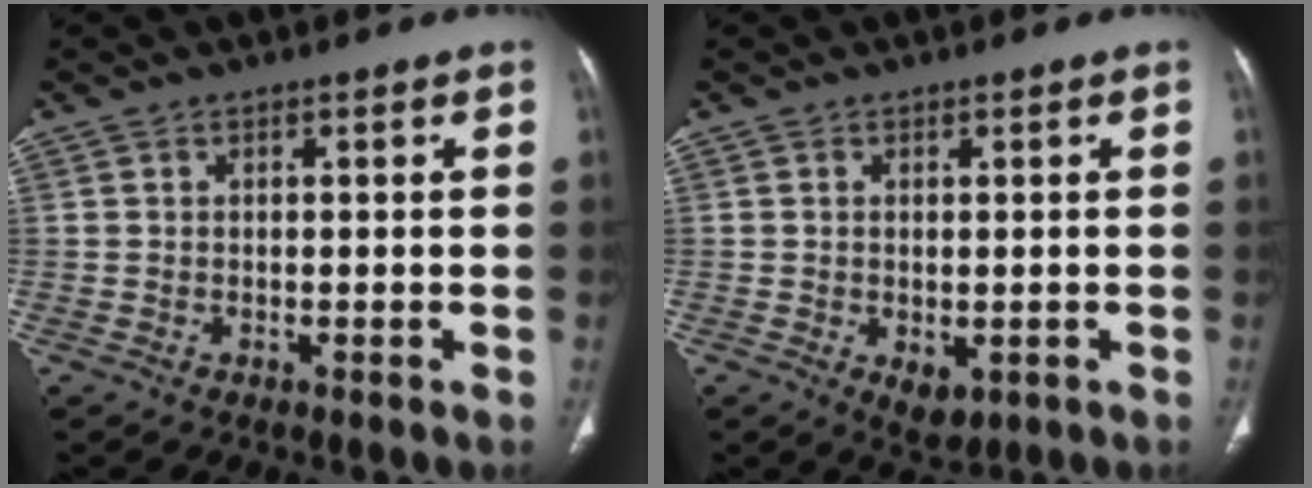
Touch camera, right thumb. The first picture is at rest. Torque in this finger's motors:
{"motor_torque": [-0.55, 0.15, 0.17, 0.45, 0.12]}